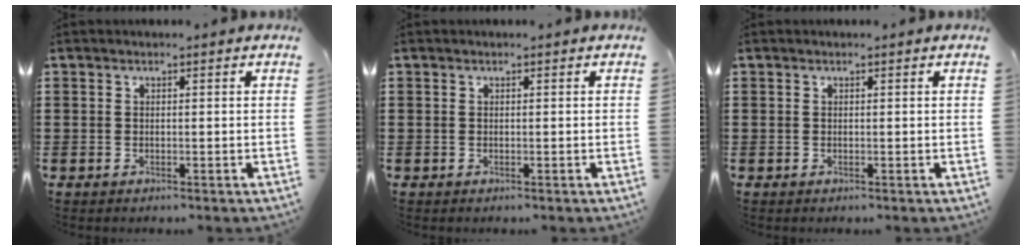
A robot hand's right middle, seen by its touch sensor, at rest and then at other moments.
{"total": 0.0}
{"total": 0.0}